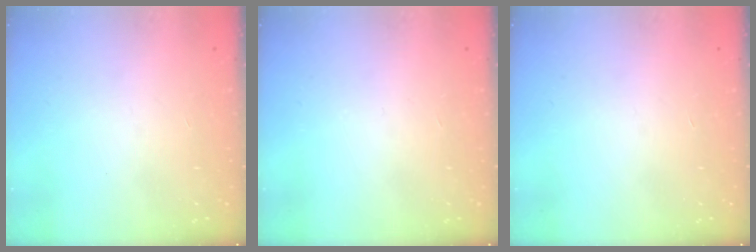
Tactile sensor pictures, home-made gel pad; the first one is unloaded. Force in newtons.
{"total": 0.0}
{"total": 0.0}